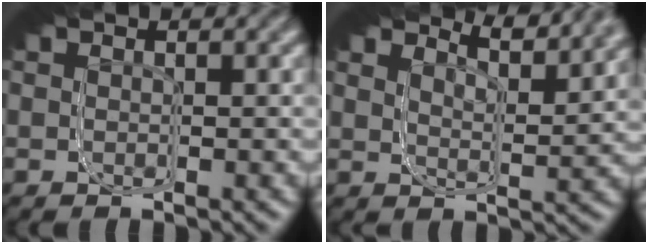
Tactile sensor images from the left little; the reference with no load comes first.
{"total": 5.0, "force": [4.9, 0.5, 0.9], "torque": [-0.042, 0.039, 0.061]}